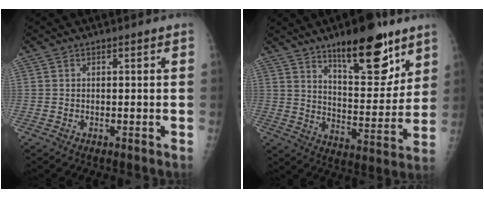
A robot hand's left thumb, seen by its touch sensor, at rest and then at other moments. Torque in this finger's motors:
{"motor_torque": [0.42, 0.44, 0.98, -0.80, 0.10]}